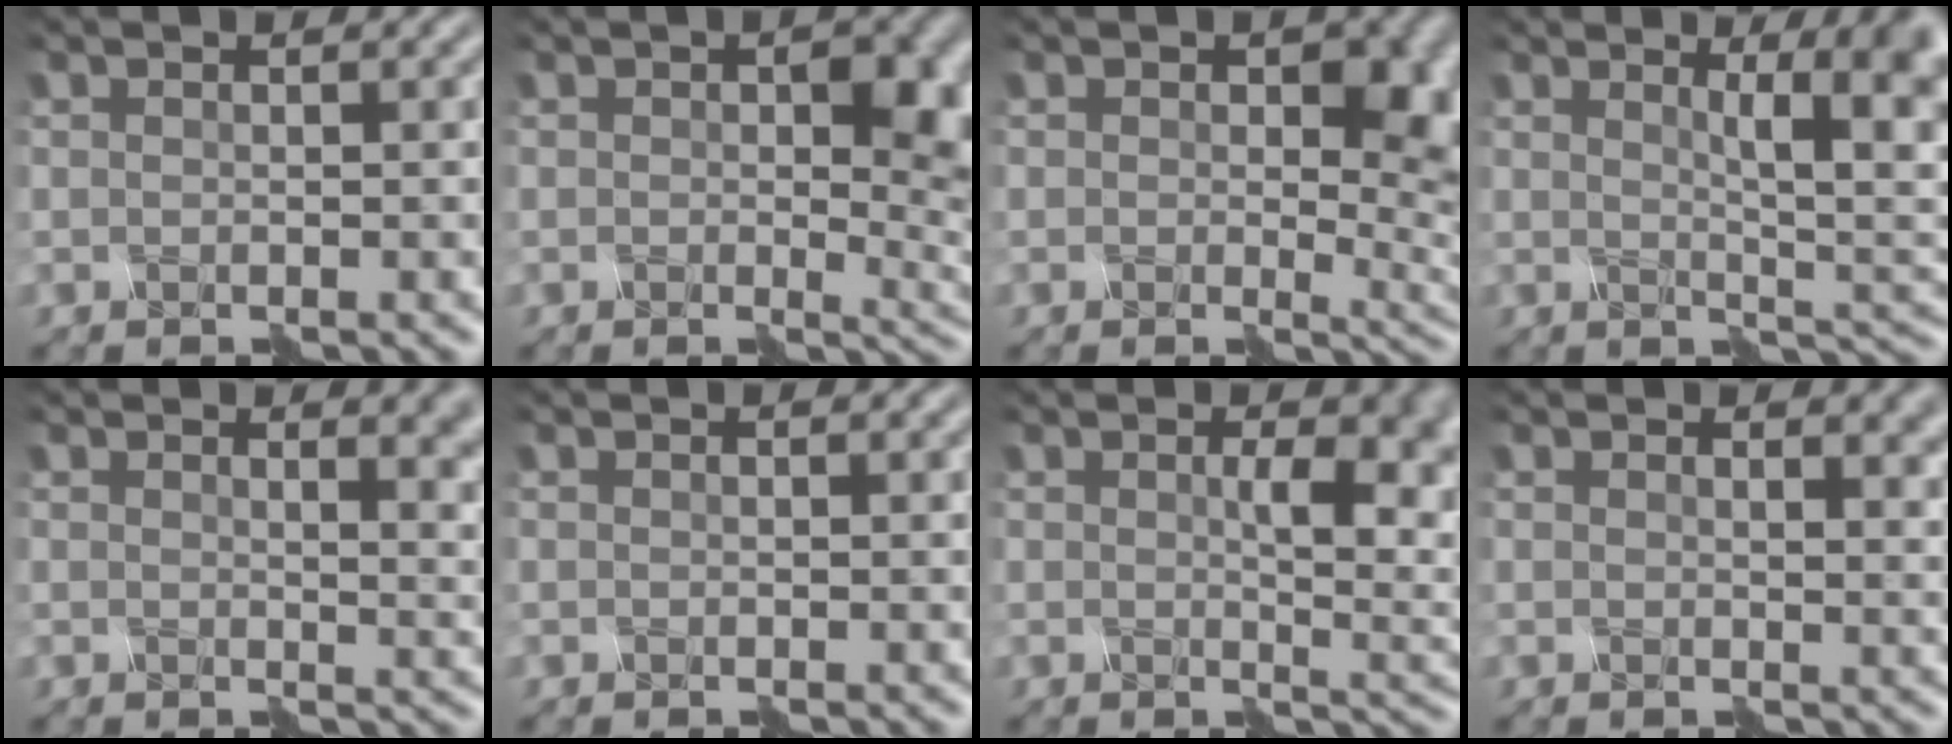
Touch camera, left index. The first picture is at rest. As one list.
[{"total": 7.0, "force": [0.8, 3.7, 5.9], "torque": [-0.063, -0.003, 0.009]}, {"total": 7.9, "force": [0.8, 4.9, 6.1], "torque": [-0.064, -0.005, 0.013]}, {"total": 7.8, "force": [2.3, 1.9, 7.3], "torque": [-0.078, 0.007, 0.031]}, {"total": 6.4, "force": [2.6, 3.0, 5.0], "torque": [-0.011, 0.010, 0.028]}, {"total": 0.0}, {"total": 6.8, "force": [1.1, 2.5, 6.2], "torque": [-0.074, -0.001, 0.018]}, {"total": 4.7, "force": [2.1, 2.4, 3.5], "torque": [-0.001, 0.007, 0.021]}]